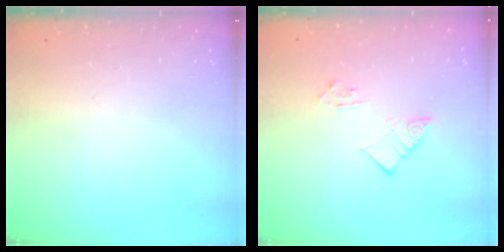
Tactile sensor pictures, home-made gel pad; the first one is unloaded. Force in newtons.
{"total": 5.5, "press": 5.5, "slide": 0.4}